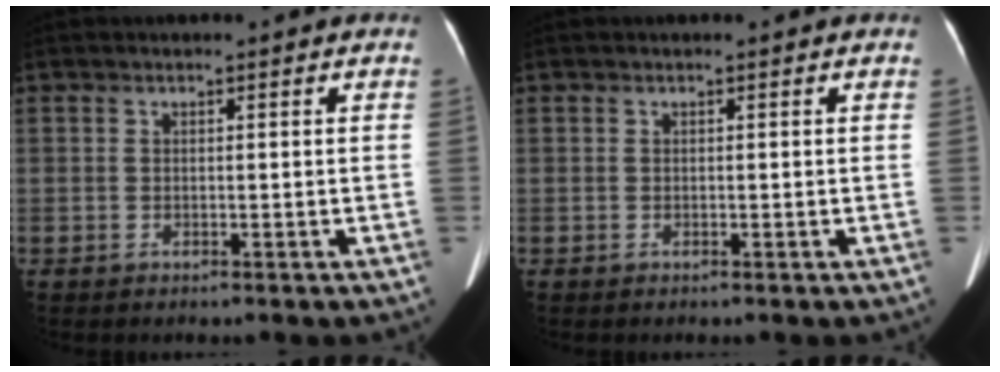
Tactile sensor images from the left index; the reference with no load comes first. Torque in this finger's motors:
{"motor_torque": [0.02, 0.05, 0.00, 0.00]}